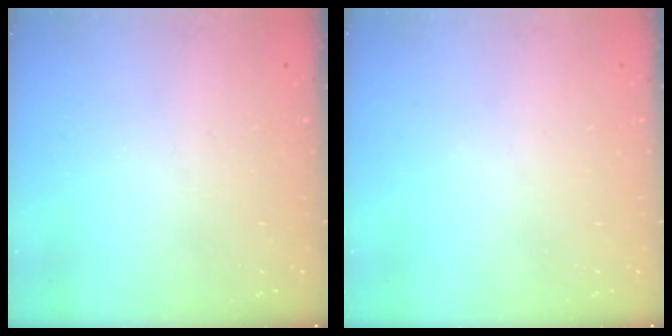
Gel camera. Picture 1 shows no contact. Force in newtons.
{"total": 0.0}